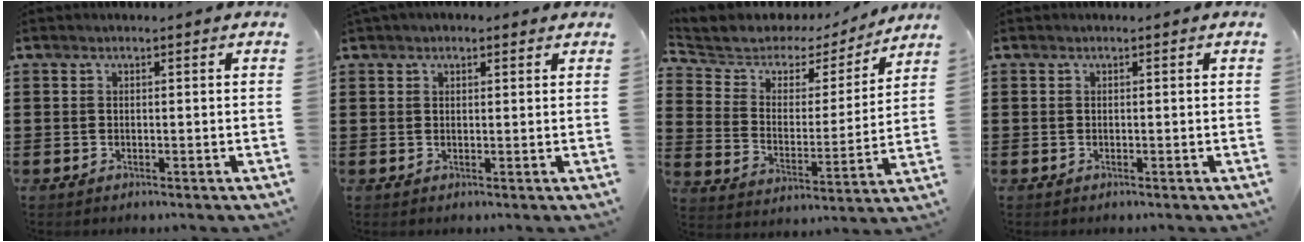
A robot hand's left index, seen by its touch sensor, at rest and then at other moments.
{"total": 1.6, "force": [1.2, 0.8, 0.5], "torque": [-0.013, 0.005, 0.024]}
{"total": 4.7, "force": [3.9, 2.6, 0.4], "torque": [-0.044, -0.029, 0.060]}
{"total": 0.0}